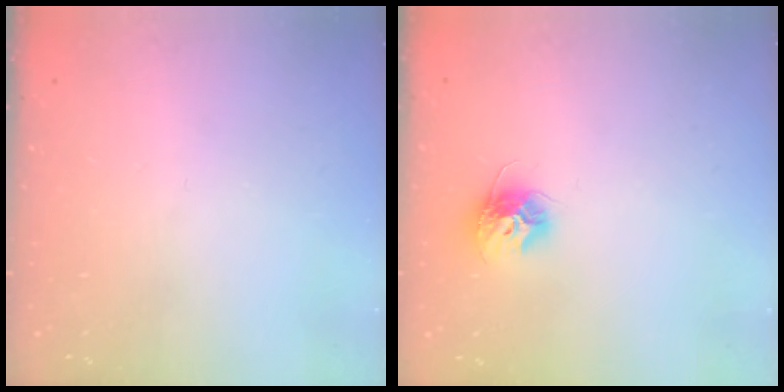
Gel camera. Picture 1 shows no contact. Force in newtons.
{"total": 9.8, "press": 9.8, "slide": 0.3}